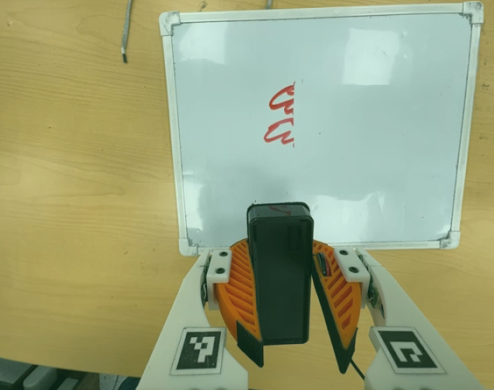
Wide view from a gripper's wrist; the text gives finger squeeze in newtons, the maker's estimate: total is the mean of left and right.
{"total": 9.1, "left": 9.3, "right": 9.0}